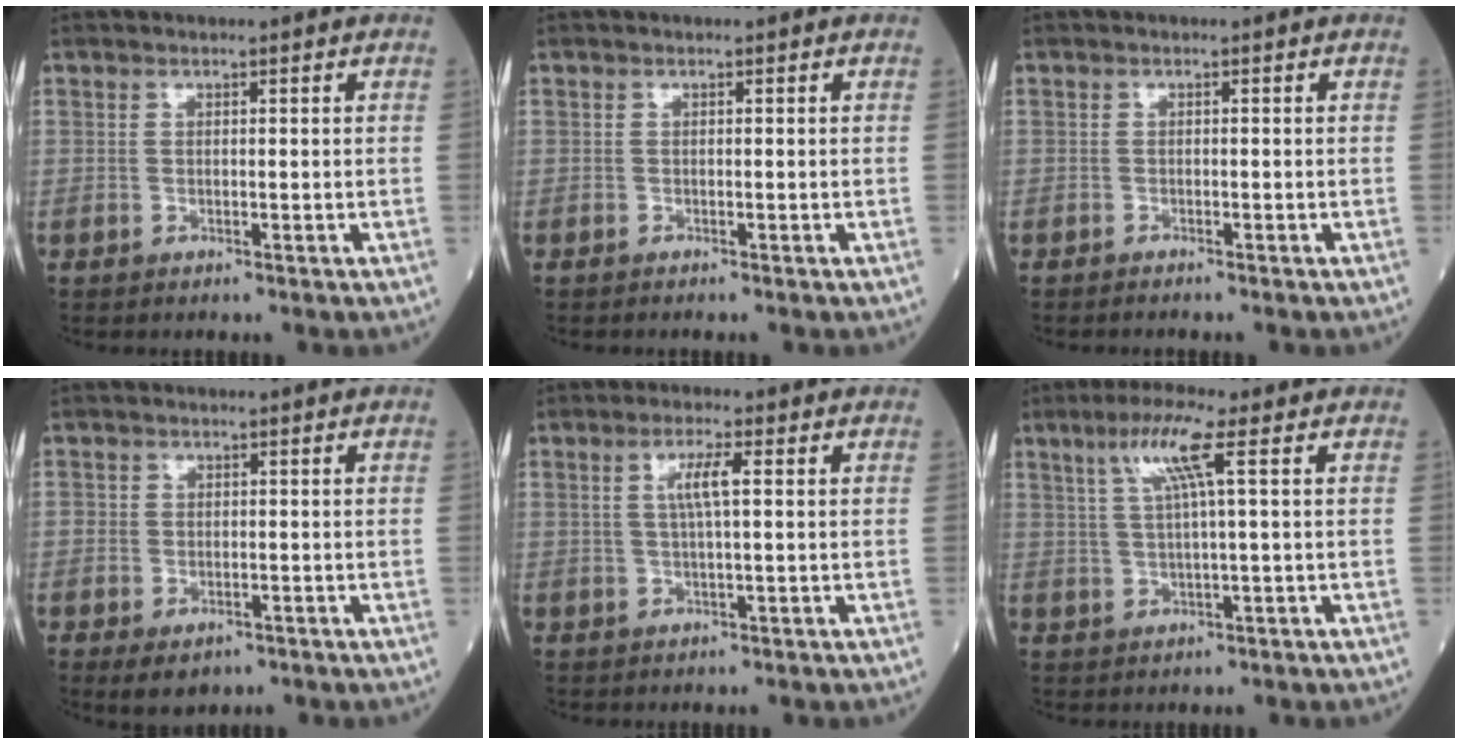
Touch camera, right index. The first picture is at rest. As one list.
[{"total": 0.5, "force": [-0.5, 0.0, 0.1], "torque": [0.001, -0.001, -0.010]}, {"total": 1.1, "force": [-1.0, -0.1, 0.3], "torque": [-0.007, 0.000, -0.016]}, {"total": 4.6, "force": [-2.3, 3.3, 2.1], "torque": [-0.029, -0.001, -0.030]}, {"total": 3.9, "force": [0.8, 0.3, 3.8], "torque": [-0.074, 0.005, 0.015]}, {"total": 5.9, "force": [2.4, -0.6, 5.4], "torque": [-0.109, 0.010, 0.047]}]